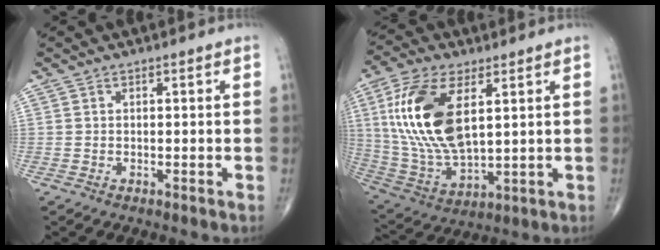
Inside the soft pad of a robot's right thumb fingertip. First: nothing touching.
{"total": 19.1, "force": [4.9, 9.2, 16.0], "torque": [-0.327, -0.019, 0.099]}